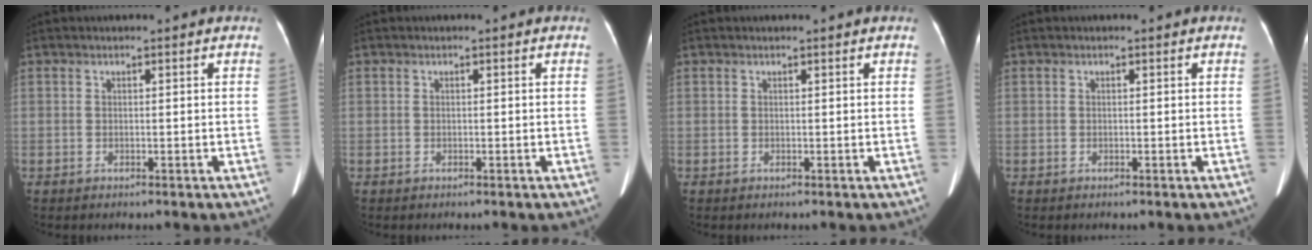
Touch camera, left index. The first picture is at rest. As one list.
[{"total": 0.0}, {"total": 0.5, "force": [0.5, -0.1, 0.1], "torque": [-0.008, 0.012, 0.012]}, {"total": 0.0}]